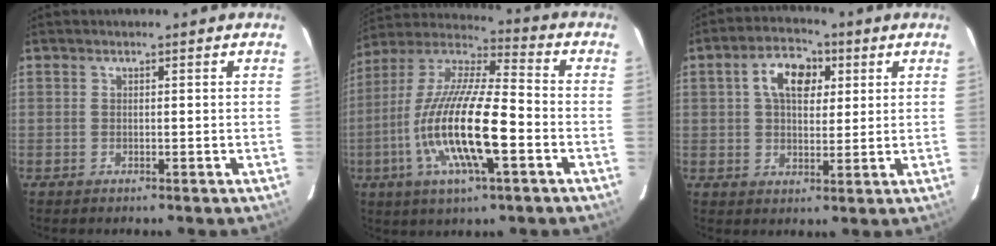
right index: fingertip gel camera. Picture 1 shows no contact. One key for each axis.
{"total": 19.6, "fx": -5.7, "fy": 4.4, "fz": 18.2, "tx": -0.356, "ty": -0.015, "tz": -0.116}
{"total": 8.6, "fx": 2.8, "fy": 5.2, "fz": 6.2, "tx": -0.108, "ty": 0.029, "tz": 0.046}